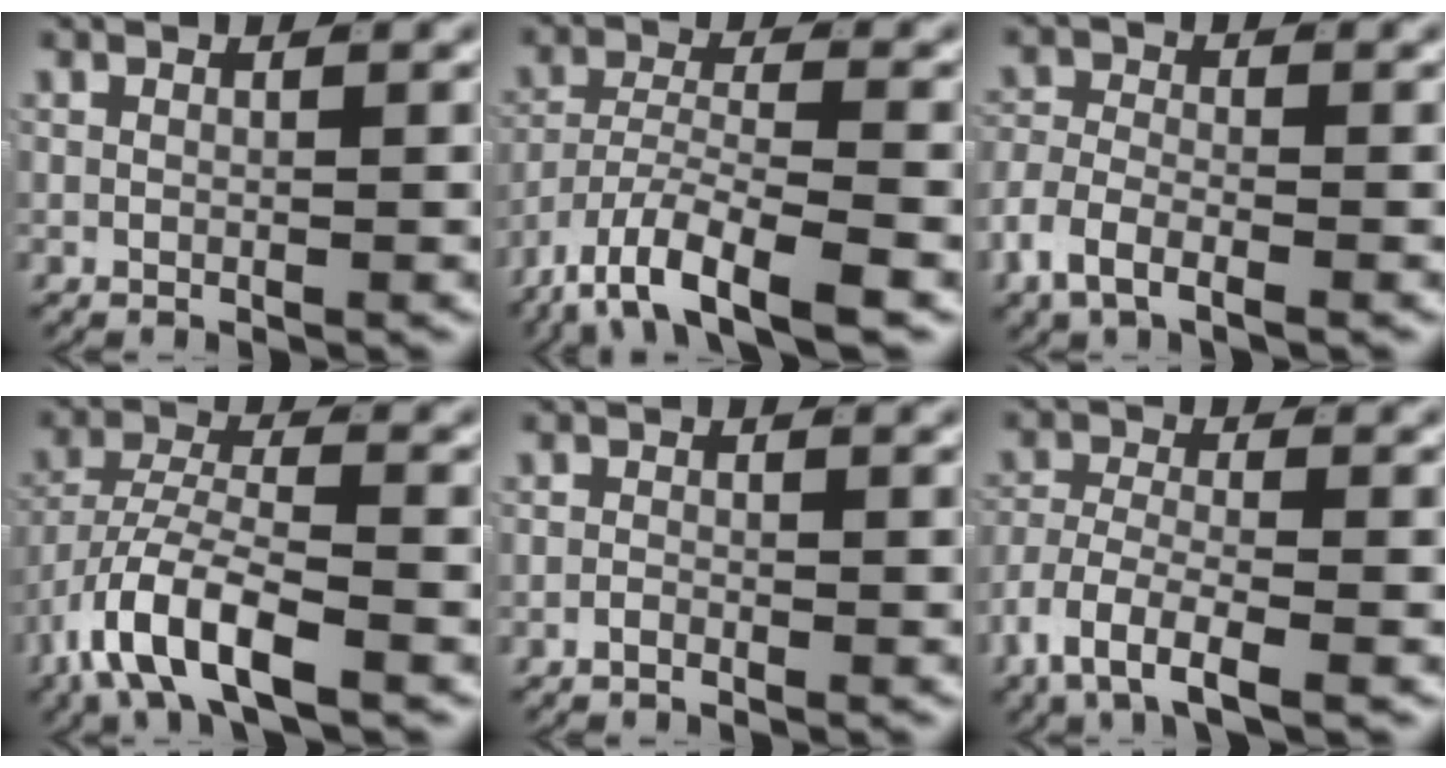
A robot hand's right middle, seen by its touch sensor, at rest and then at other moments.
{"total": 8.0, "force": [-5.4, 2.7, 5.3], "torque": [-0.093, -0.012, -0.087]}
{"total": 3.6, "force": [-2.0, 1.9, 2.3], "torque": [-0.054, -0.003, -0.036]}
{"total": 6.8, "force": [-3.9, 2.6, 4.9], "torque": [-0.107, -0.014, -0.063]}
{"total": 0.8, "force": [-0.8, 0.0, 0.1], "torque": [0.000, -0.004, -0.015]}
{"total": 5.3, "force": [-2.9, 2.5, 3.7], "torque": [-0.087, -0.022, -0.042]}